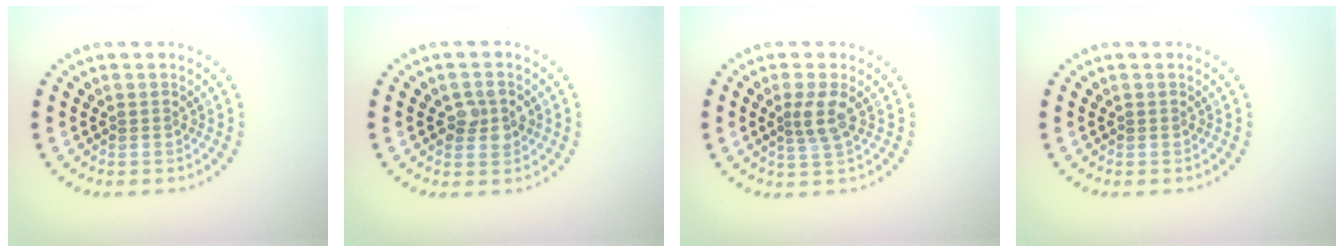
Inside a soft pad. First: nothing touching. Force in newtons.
{"total": 2.3, "press": 2.3, "slide": 0.2}
{"total": 2.2, "press": 1.8, "slide": 1.2}
{"total": 0.0}